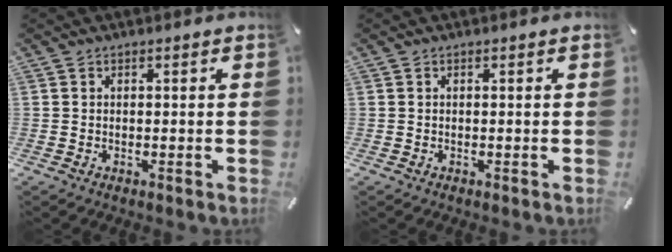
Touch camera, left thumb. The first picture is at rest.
{"total": 0.0}